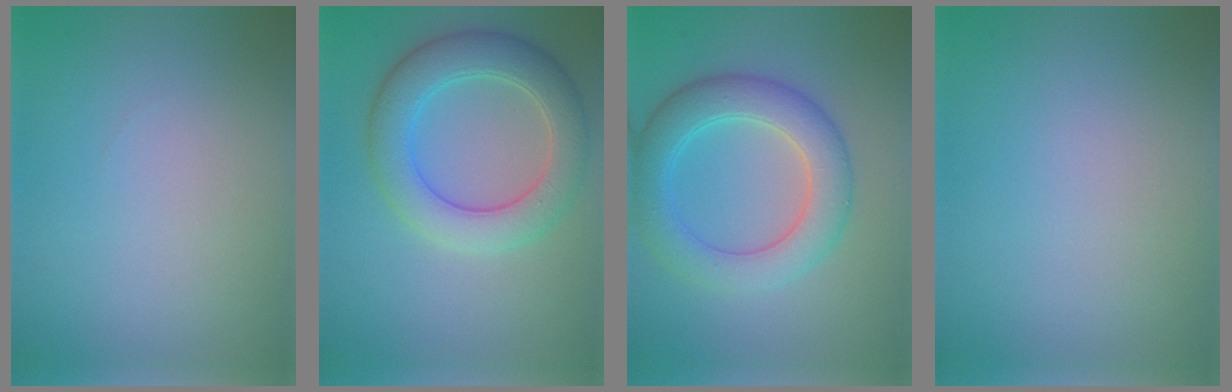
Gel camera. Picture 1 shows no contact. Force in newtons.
{"total": 5.9, "press": 5.9, "slide": 0.2}
{"total": 5.8, "press": 5.8, "slide": 0.2}
{"total": 0.0}